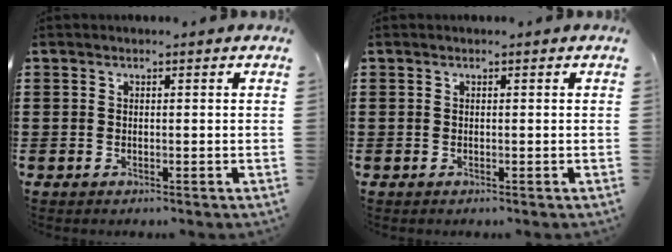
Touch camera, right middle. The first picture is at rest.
{"total": 0.0}